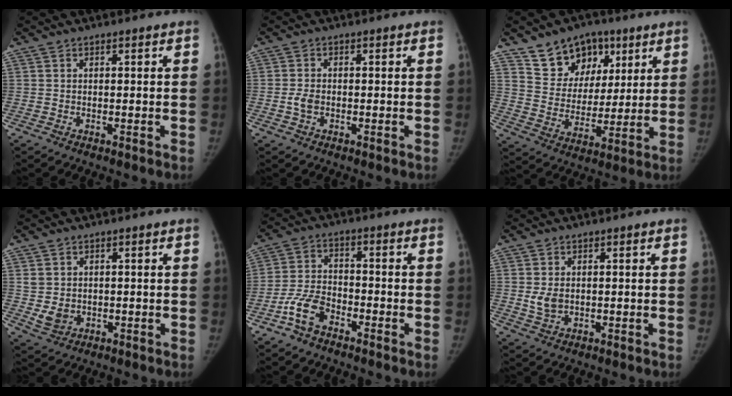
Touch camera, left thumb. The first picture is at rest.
{"total": 2.4, "force": [-0.7, 1.6, 1.6], "torque": [-0.032, 0.005, -0.015]}
{"total": 13.7, "force": [8.2, 9.8, 4.9], "torque": [-0.034, -0.037, 0.145]}
{"total": 3.8, "force": [-0.2, 3.4, 1.8], "torque": [-0.023, -0.001, 0.009]}
{"total": 7.3, "force": [-4.7, 3.9, 4.0], "torque": [-0.082, 0.027, -0.095]}
{"total": 3.2, "force": [0.0, 2.3, 2.2], "torque": [-0.038, -0.004, 0.006]}